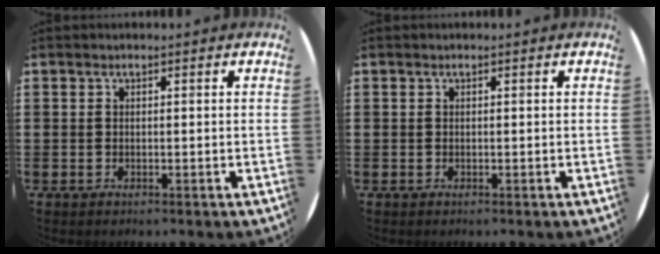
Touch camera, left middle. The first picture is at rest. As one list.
[{"total": 0.0}]